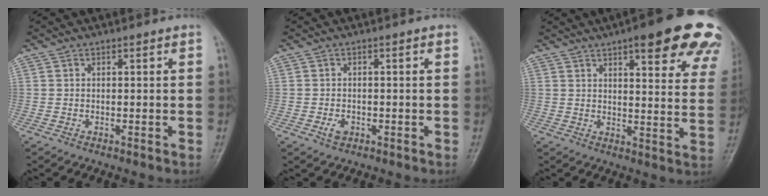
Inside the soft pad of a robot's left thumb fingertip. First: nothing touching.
{"total": 2.1, "force": [-0.8, 1.4, 1.3], "torque": [-0.020, 0.004, -0.013]}
{"total": 21.0, "force": [13.3, 5.6, 15.3], "torque": [-0.157, -0.035, 0.151]}